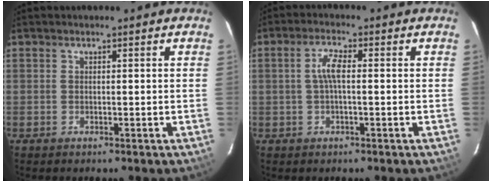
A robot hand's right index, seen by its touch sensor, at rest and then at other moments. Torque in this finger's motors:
{"motor_torque": [0.72, -0.03, 0.31, 0.11]}